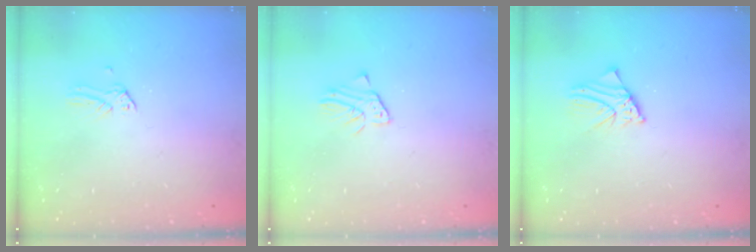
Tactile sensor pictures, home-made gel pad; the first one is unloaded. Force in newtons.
{"total": 1.6, "press": 1.6, "slide": 0.2}
{"total": 2.1, "press": 2.0, "slide": 0.3}